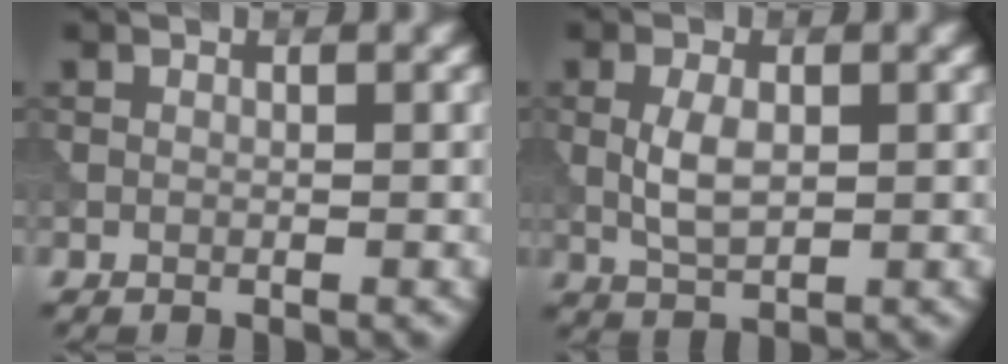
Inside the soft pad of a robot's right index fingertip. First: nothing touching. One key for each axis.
{"total": 3.1, "fx": 0.2, "fy": 1.6, "fz": 2.7, "tx": -0.062, "ty": 0.000, "tz": 0.007}